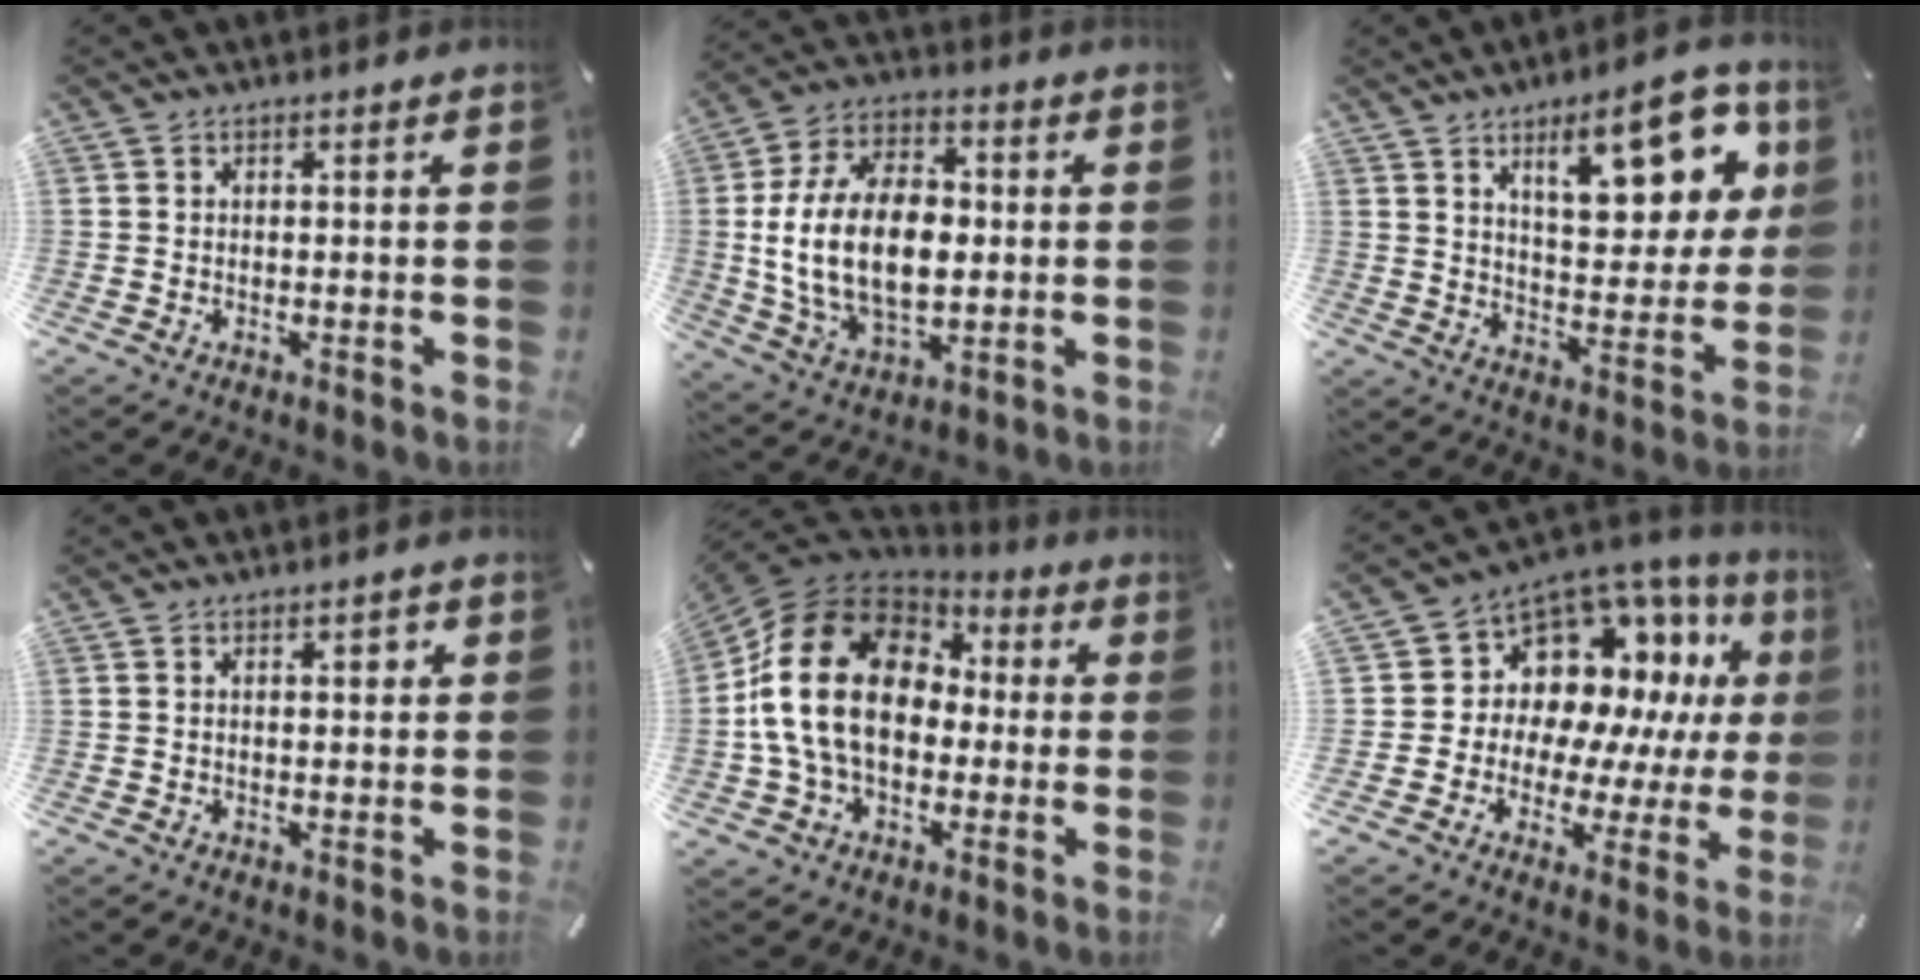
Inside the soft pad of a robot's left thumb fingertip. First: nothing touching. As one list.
[{"total": 19.8, "force": [-0.1, 13.0, 14.9], "torque": [-0.308, 0.003, -0.004]}, {"total": 17.0, "force": [8.6, 7.1, 12.8], "torque": [-0.162, -0.040, 0.135]}, {"total": 2.0, "force": [0.6, 1.0, 1.6], "torque": [-0.024, 0.003, 0.007]}, {"total": 19.9, "force": [-0.3, 15.5, 12.5], "torque": [-0.276, 0.021, -0.006]}, {"total": 11.4, "force": [5.7, 9.4, 3.1], "torque": [-0.049, -0.085, 0.115]}]